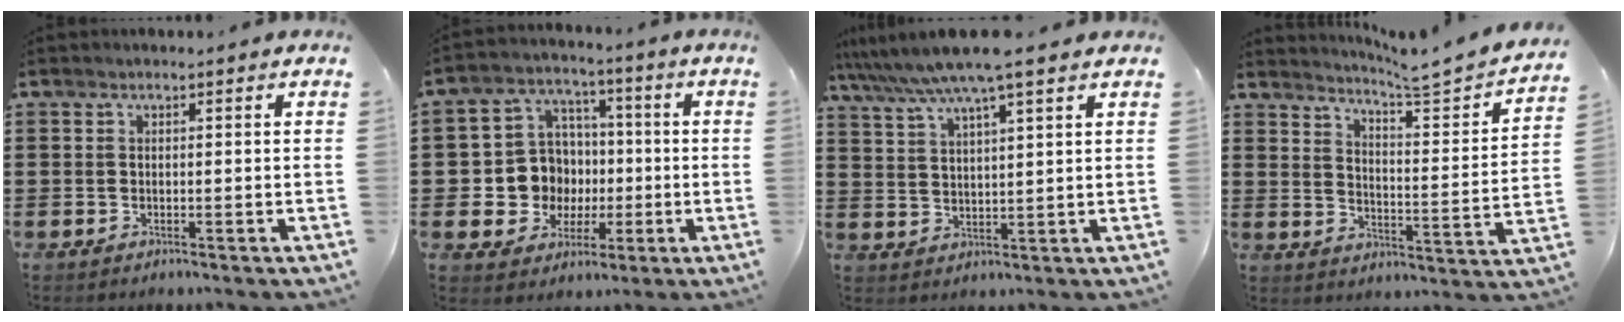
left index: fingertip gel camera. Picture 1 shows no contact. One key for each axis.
{"total": 9.2, "fx": 0.3, "fy": 9.0, "fz": 2.2, "tx": -0.079, "ty": 0.009, "tz": 0.019}
{"total": 7.4, "fx": 6.1, "fy": -0.2, "fz": 4.2, "tx": -0.099, "ty": -0.025, "tz": 0.105}
{"total": 4.6, "fx": 4.2, "fy": -0.8, "fz": 1.9, "tx": -0.043, "ty": -0.045, "tz": 0.057}